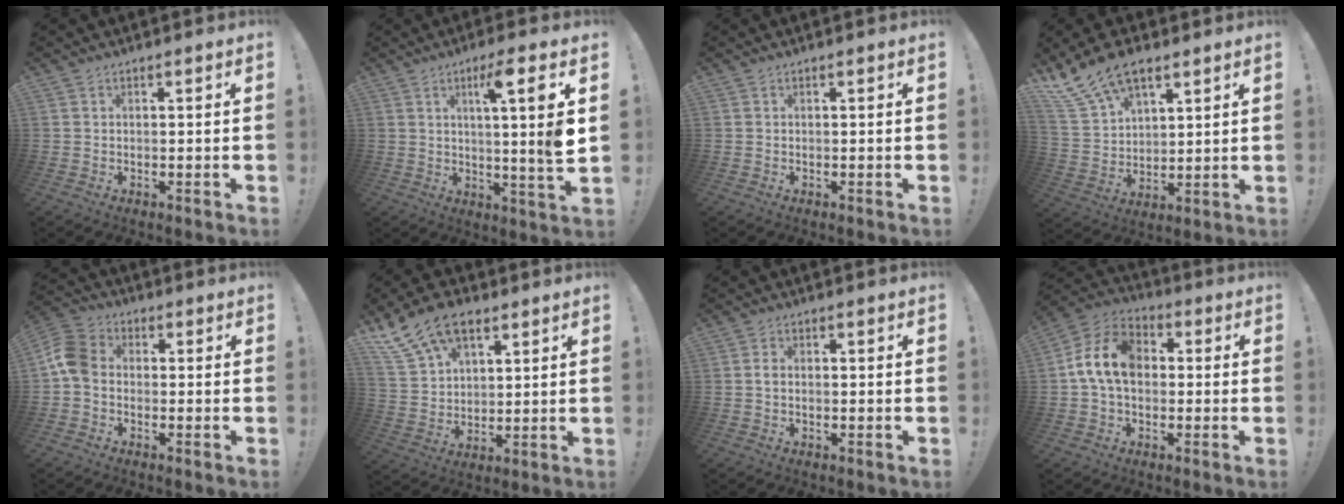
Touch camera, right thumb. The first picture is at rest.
{"total": 11.1, "force": [2.4, -0.7, 10.8], "torque": [-0.164, -0.008, 0.020]}
{"total": 0.0}
{"total": 13.7, "force": [9.7, 6.7, 6.9], "torque": [-0.126, -0.057, 0.184]}
{"total": 8.7, "force": [-1.2, 6.5, 5.7], "torque": [-0.122, 0.019, -0.015]}
{"total": 14.1, "force": [8.9, 8.0, 7.5], "torque": [-0.134, -0.044, 0.169]}
{"total": 1.2, "force": [-0.2, 0.6, 1.1], "torque": [-0.020, 0.004, -0.003]}
{"total": 13.3, "force": [1.0, 9.4, 9.3], "torque": [-0.179, 0.022, 0.023]}